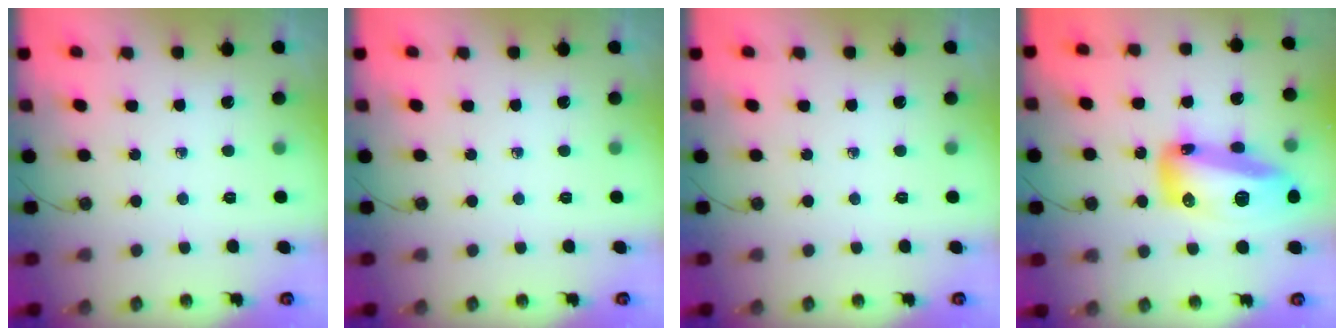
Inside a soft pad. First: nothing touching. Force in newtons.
{"total": 0.0}
{"total": 0.0}
{"total": 19.2, "press": 19.1, "slide": 2.5}